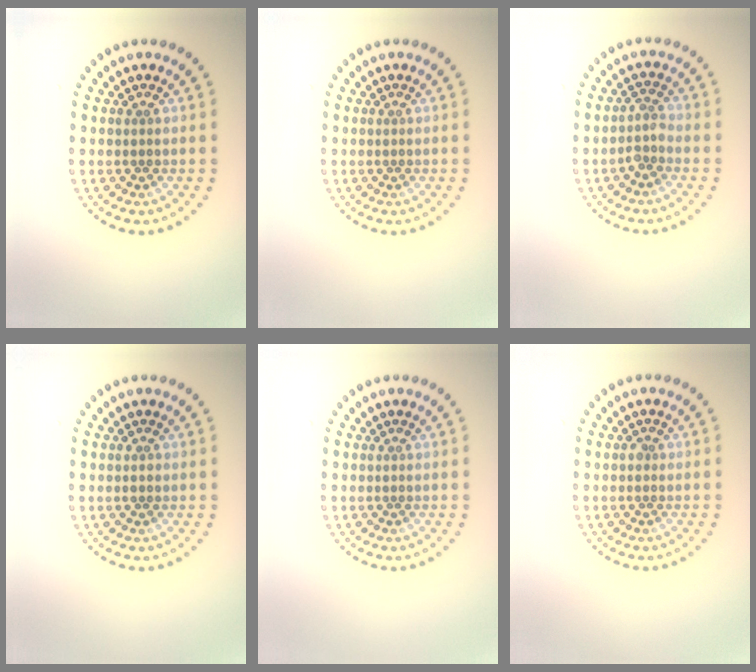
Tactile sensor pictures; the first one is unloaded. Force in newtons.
{"total": 0.0}
{"total": 1.8, "press": 1.3, "slide": 1.2}
{"total": 0.9, "press": 0.9, "slide": 0.1}
{"total": 0.0}
{"total": 0.6, "press": 0.6, "slide": 0.2}